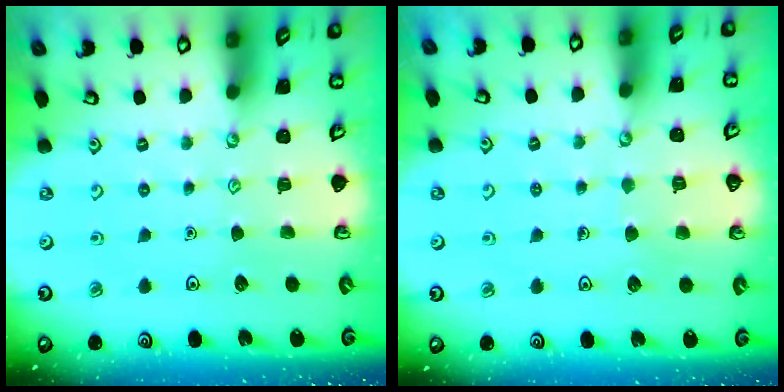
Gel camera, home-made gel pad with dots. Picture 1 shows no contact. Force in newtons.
{"total": 5.3, "press": 5.3, "slide": 0.4}